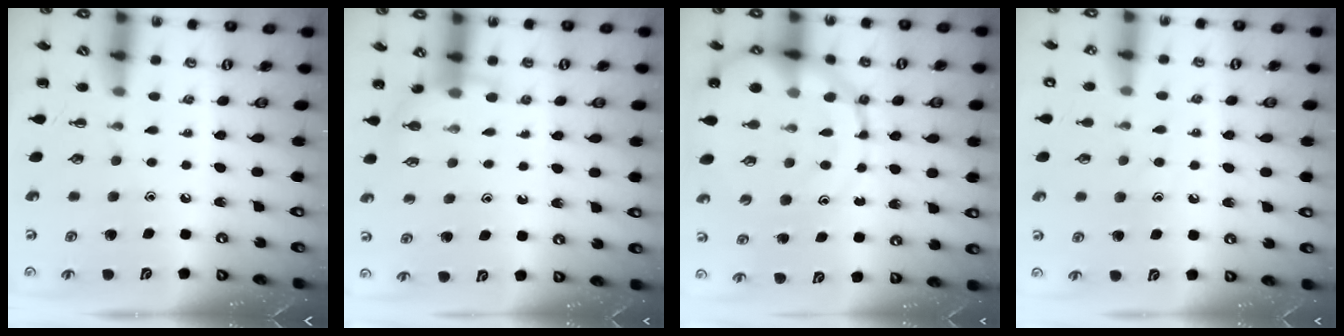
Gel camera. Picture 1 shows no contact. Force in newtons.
{"total": 5.1, "press": 5.1, "slide": 0.5}
{"total": 17.9, "press": 17.6, "slide": 3.0}
{"total": 7.0, "press": 6.9, "slide": 1.2}